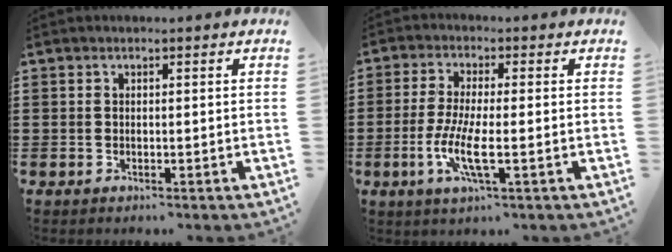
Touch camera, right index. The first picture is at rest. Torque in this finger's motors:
{"motor_torque": [1.24, 0.90, 0.17, 0.08]}